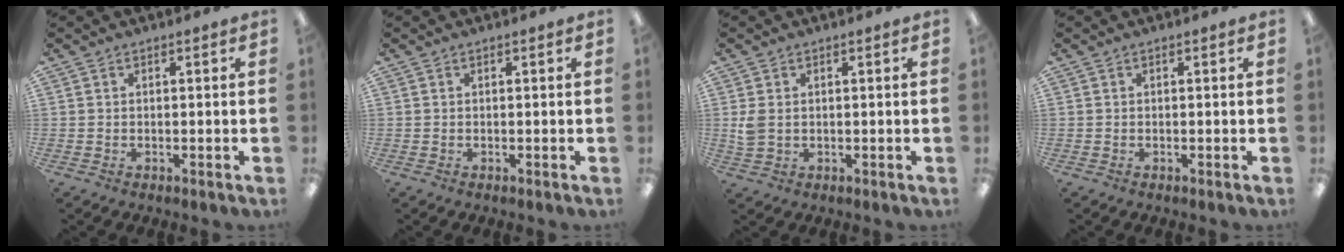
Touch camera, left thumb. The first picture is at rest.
{"total": 0.0}
{"total": 3.6, "force": [0.6, 2.5, 2.5], "torque": [-0.048, 0.000, 0.008]}
{"total": 0.0}